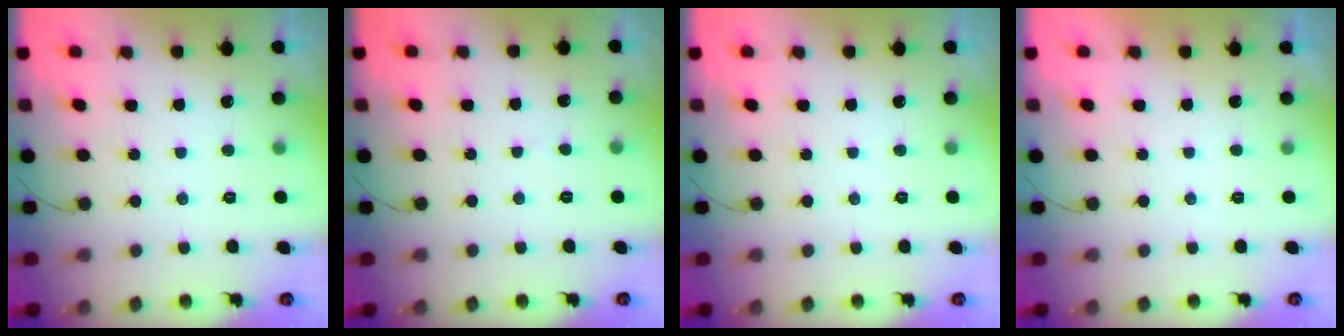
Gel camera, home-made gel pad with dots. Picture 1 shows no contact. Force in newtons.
{"total": 2.8, "press": 2.8, "slide": 0.3}
{"total": 0.0}
{"total": 2.2, "press": 2.2, "slide": 0.3}